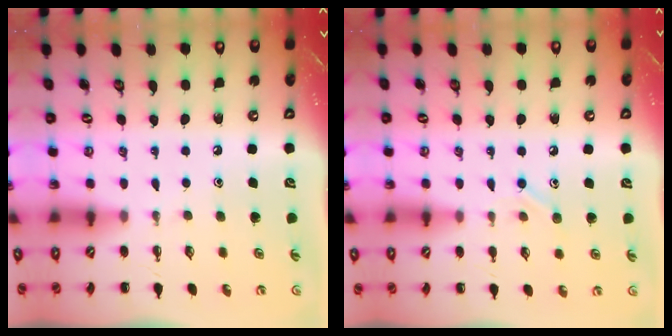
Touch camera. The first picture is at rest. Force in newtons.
{"total": 7.5, "press": 7.3, "slide": 1.6}